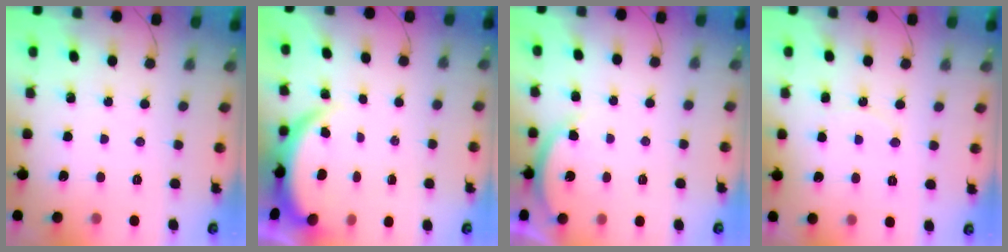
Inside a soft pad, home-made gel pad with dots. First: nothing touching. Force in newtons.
{"total": 3.7, "press": 3.7, "slide": 0.1}
{"total": 3.7, "press": 3.6, "slide": 0.6}
{"total": 5.6, "press": 5.3, "slide": 1.9}